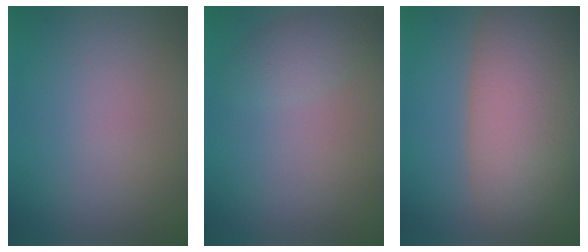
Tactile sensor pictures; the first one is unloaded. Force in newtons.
{"total": 1.9, "press": 1.9, "slide": 0.1}
{"total": 12.3, "press": 12.2, "slide": 0.8}